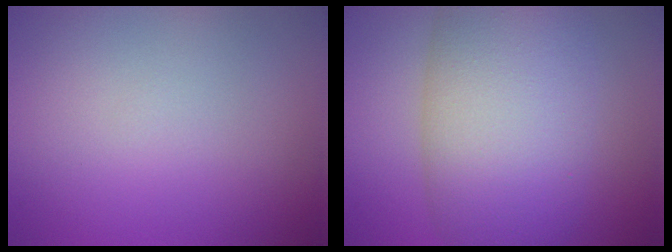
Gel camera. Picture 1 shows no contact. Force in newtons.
{"total": 11.6, "press": 11.6, "slide": 0.5}